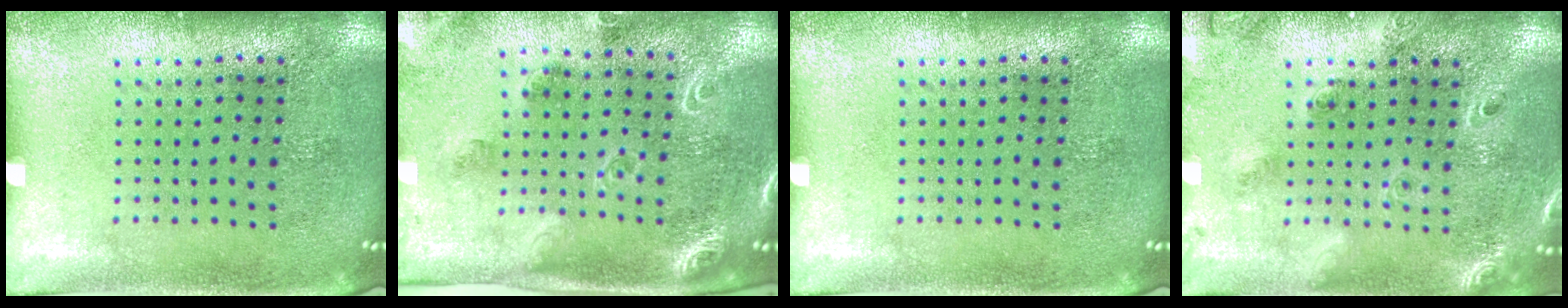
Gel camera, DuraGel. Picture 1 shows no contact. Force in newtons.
{"total": 1.9, "press": 1.8, "slide": 0.3}
{"total": 0.0}
{"total": 1.9, "press": 1.7, "slide": 0.8}